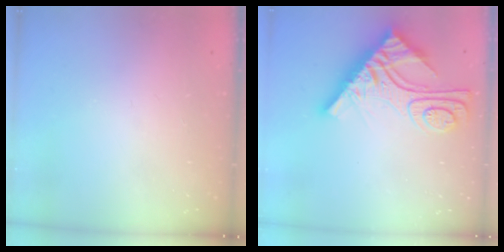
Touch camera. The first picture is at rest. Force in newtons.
{"total": 15.0, "press": 15.0, "slide": 1.4}